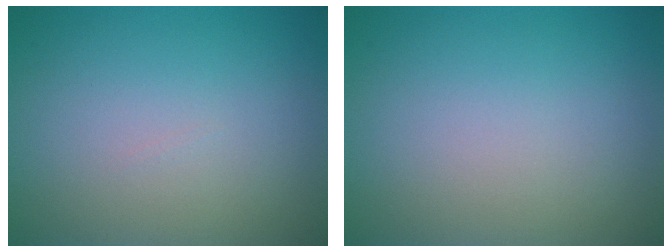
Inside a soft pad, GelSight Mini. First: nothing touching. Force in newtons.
{"total": 0.0}